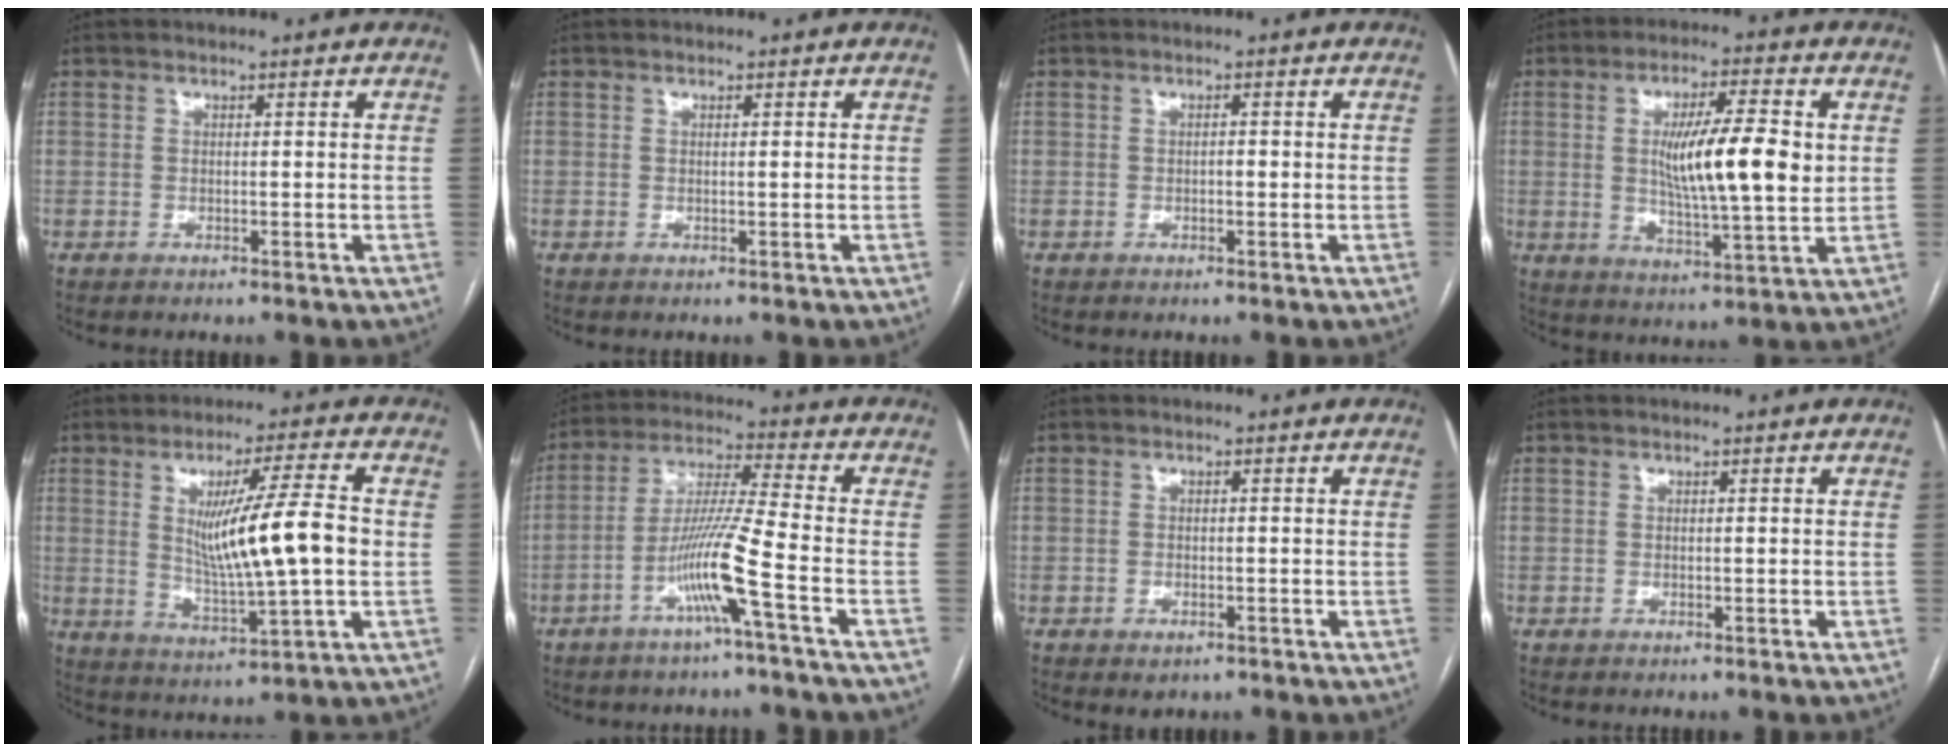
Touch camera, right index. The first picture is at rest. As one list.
[{"total": 0.0}, {"total": 0.7, "force": [-0.2, 0.3, 0.7], "torque": [-0.011, 0.002, -0.003]}, {"total": 12.8, "force": [1.6, 1.7, 12.6], "torque": [-0.216, -0.003, 0.024]}, {"total": 12.9, "force": [0.9, 0.2, 12.9], "torque": [-0.221, -0.008, 0.019]}, {"total": 9.9, "force": [-4.4, -1.6, 8.8], "torque": [-0.171, 0.000, -0.089]}, {"total": 1.6, "force": [-0.9, 0.9, 0.9], "torque": [-0.011, 0.000, -0.005]}, {"total": 0.0}]